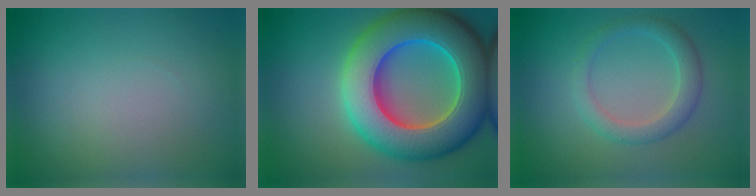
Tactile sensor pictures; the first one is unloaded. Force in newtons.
{"total": 14.0, "press": 13.9, "slide": 0.5}
{"total": 2.7, "press": 2.7, "slide": 0.2}